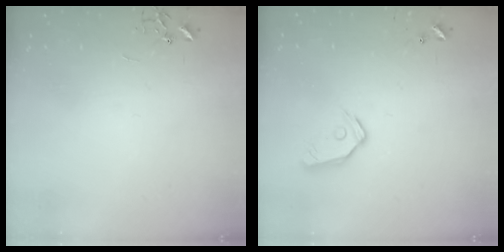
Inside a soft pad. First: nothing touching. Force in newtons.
{"total": 9.8, "press": 9.8, "slide": 0.9}